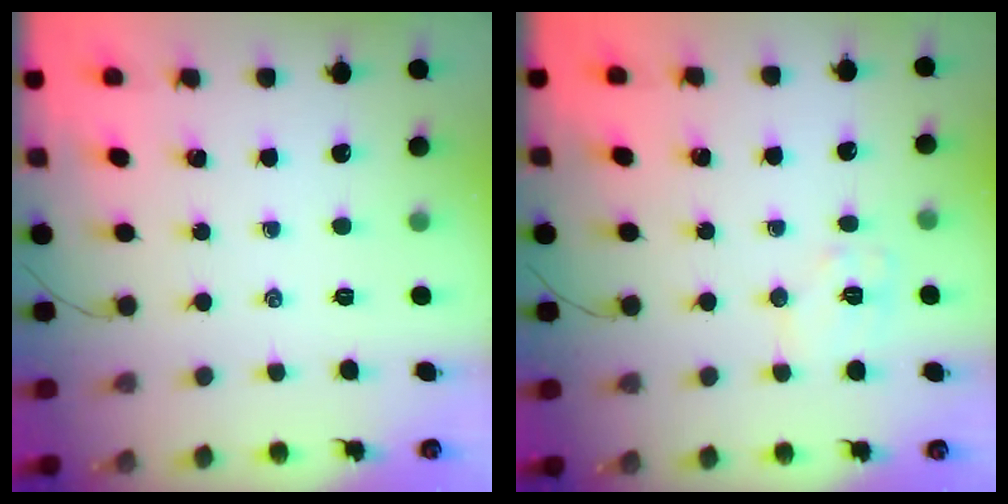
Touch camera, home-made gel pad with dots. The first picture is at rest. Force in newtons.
{"total": 7.1, "press": 7.0, "slide": 0.9}